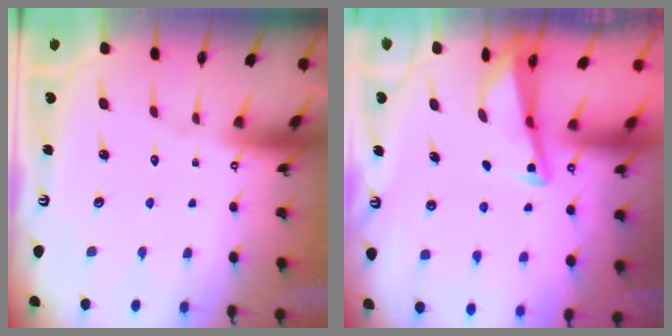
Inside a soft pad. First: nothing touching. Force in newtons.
{"total": 2.8, "press": 2.8, "slide": 0.4}